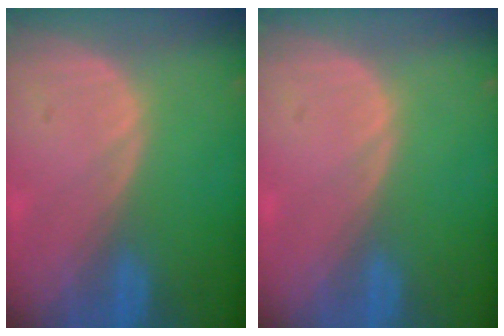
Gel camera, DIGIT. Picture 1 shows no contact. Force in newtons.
{"total": 0.0}